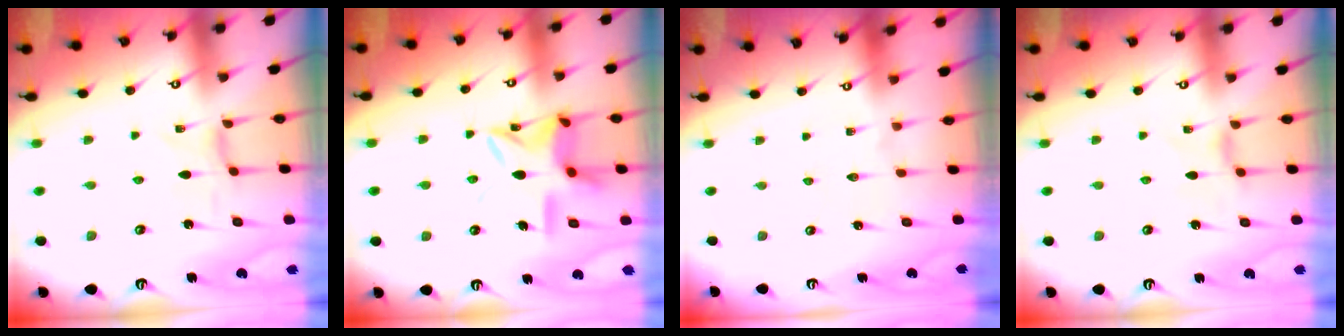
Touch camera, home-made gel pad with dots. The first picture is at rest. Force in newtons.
{"total": 15.1, "press": 15.1, "slide": 1.3}
{"total": 0.0}
{"total": 1.6, "press": 1.5, "slide": 0.4}